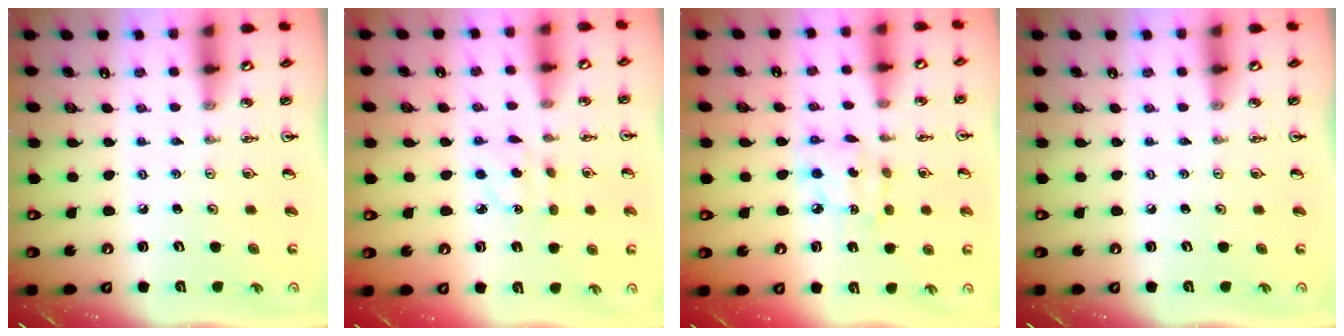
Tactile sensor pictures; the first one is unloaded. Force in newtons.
{"total": 3.4, "press": 3.3, "slide": 0.7}
{"total": 6.8, "press": 6.8, "slide": 0.4}
{"total": 0.0}